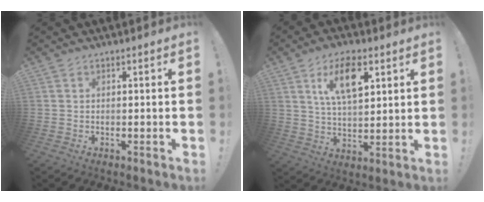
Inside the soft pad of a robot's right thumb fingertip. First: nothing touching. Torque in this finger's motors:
{"motor_torque": [1.07, 1.34, 0.20, 0.17, 0.05]}